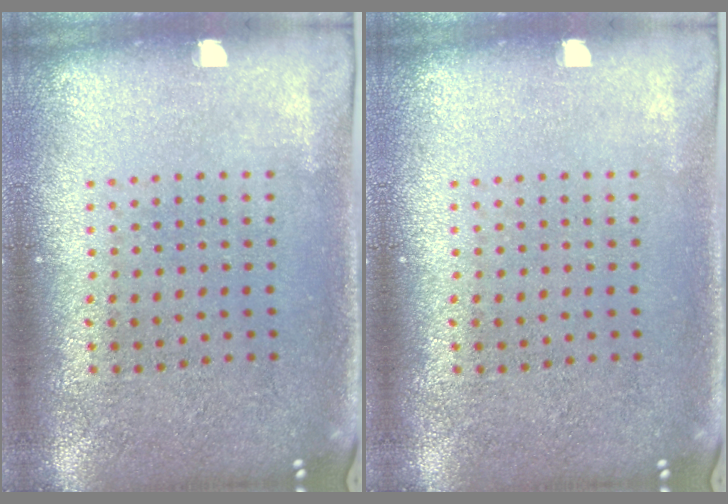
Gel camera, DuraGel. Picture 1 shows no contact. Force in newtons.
{"total": 0.0}